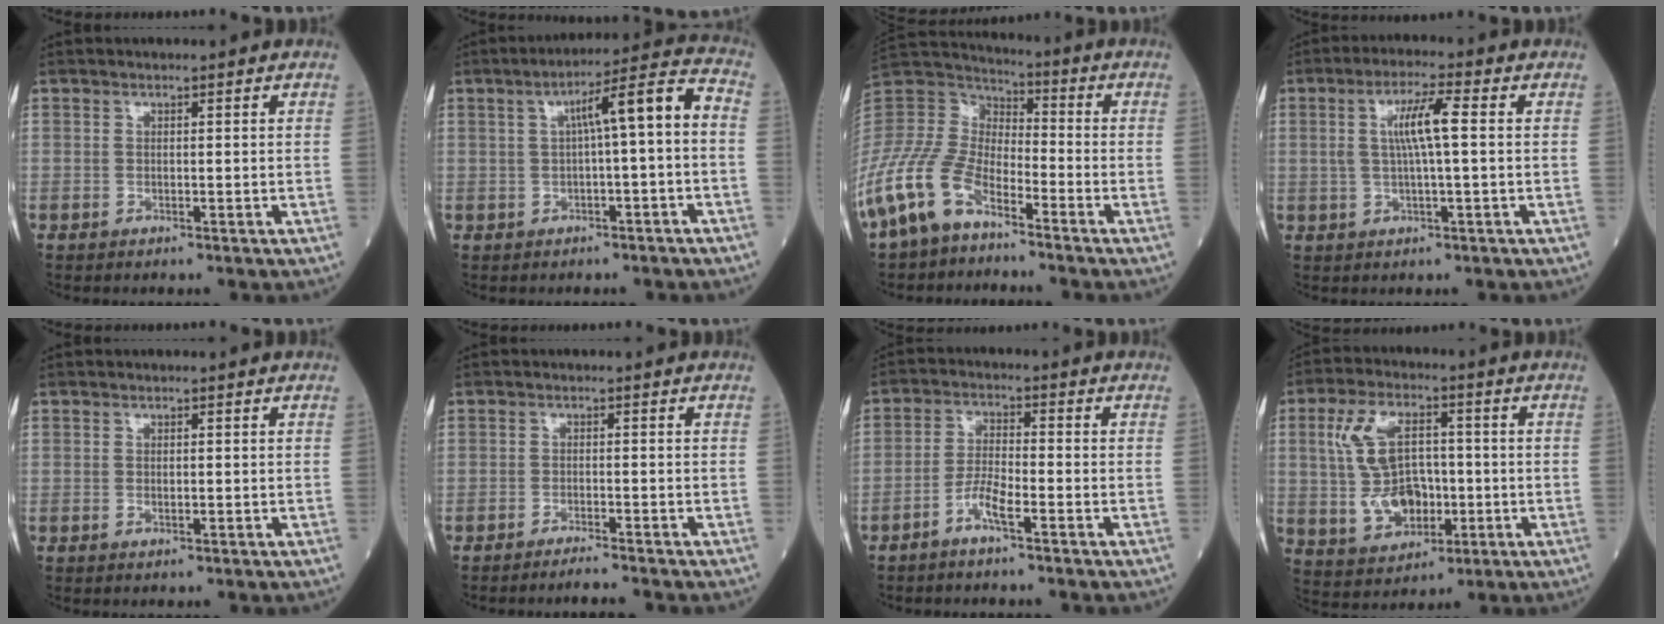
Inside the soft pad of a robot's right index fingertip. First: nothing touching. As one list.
[{"total": 8.2, "force": [0.2, 0.4, 8.2], "torque": [-0.120, 0.029, -0.001]}, {"total": 15.4, "force": [-10.1, 7.2, 9.1], "torque": [-0.213, 0.011, -0.205]}, {"total": 6.4, "force": [1.0, 0.3, 6.3], "torque": [-0.118, 0.008, 0.019]}, {"total": 1.0, "force": [0.0, 0.4, 0.9], "torque": [-0.016, -0.002, 0.002]}, {"total": 2.8, "force": [-2.6, -0.6, 0.8], "torque": [-0.013, -0.007, -0.043]}, {"total": 4.2, "force": [-2.7, 0.4, 3.2], "torque": [-0.067, 0.005, -0.057]}, {"total": 11.0, "force": [0.2, 6.6, 8.8], "torque": [-0.189, 0.010, 0.013]}]